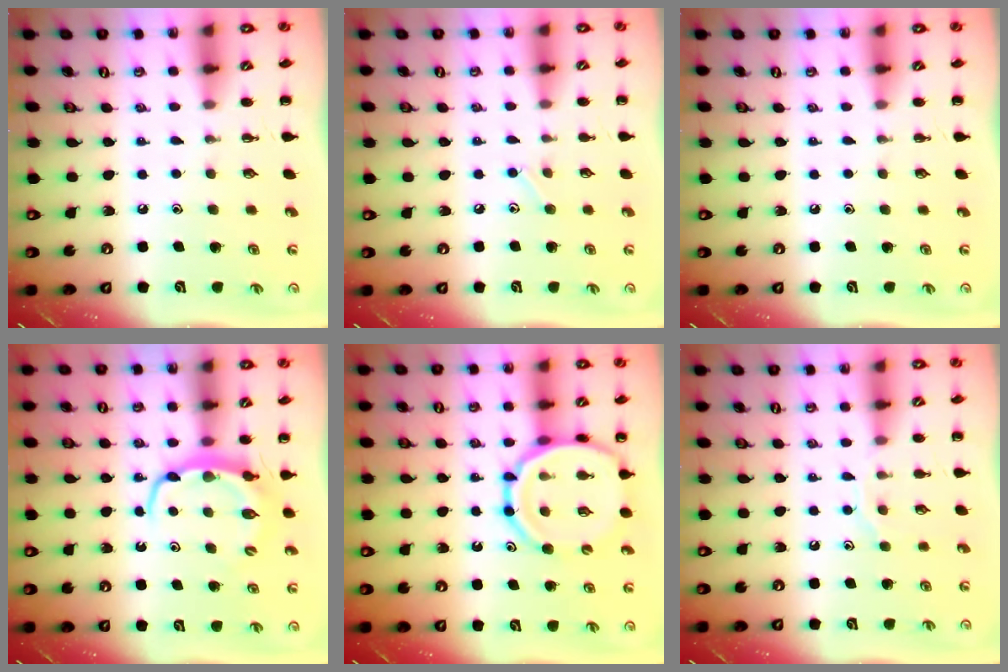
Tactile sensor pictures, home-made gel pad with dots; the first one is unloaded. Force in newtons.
{"total": 4.9, "press": 4.7, "slide": 1.5}
{"total": 0.0}
{"total": 5.9, "press": 5.9, "slide": 0.4}
{"total": 14.7, "press": 14.3, "slide": 3.6}
{"total": 7.0, "press": 7.0, "slide": 0.8}